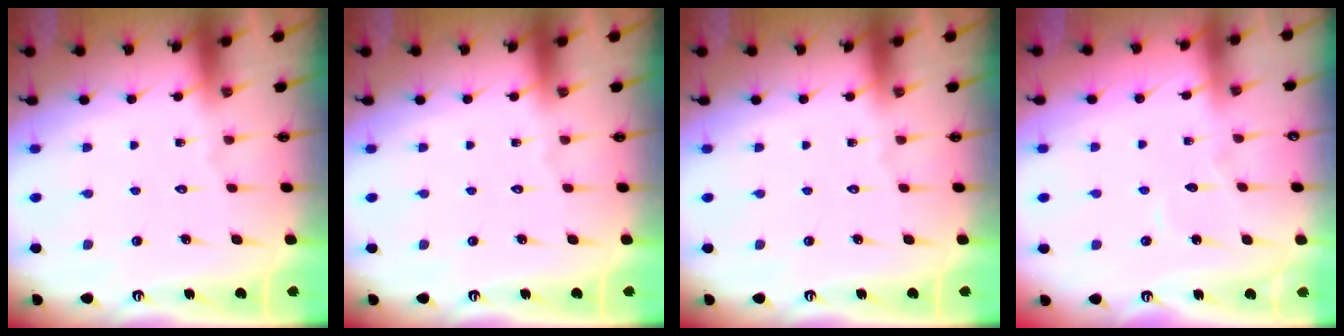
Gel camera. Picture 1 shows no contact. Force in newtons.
{"total": 0.0}
{"total": 0.0}
{"total": 3.7, "press": 3.7, "slide": 0.0}